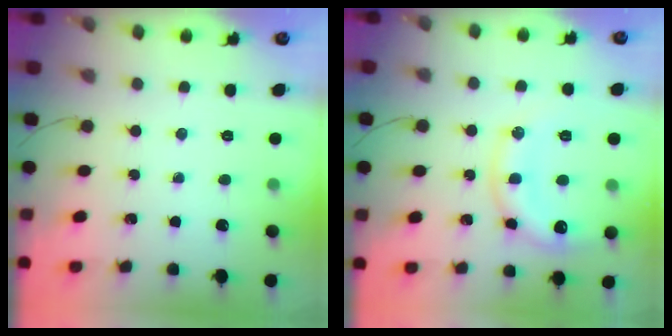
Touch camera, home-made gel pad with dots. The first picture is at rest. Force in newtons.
{"total": 13.5, "press": 13.5, "slide": 0.9}